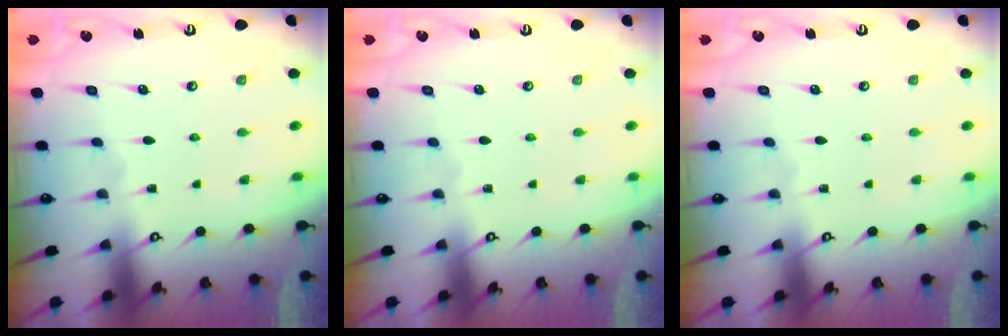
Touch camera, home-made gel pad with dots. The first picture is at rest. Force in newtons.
{"total": 0.0}
{"total": 0.0}